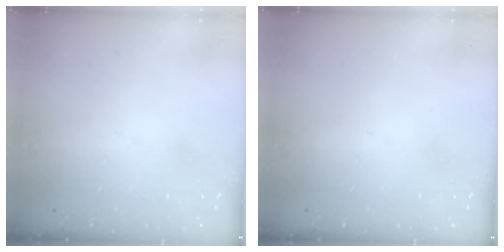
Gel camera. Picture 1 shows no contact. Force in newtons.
{"total": 0.0}